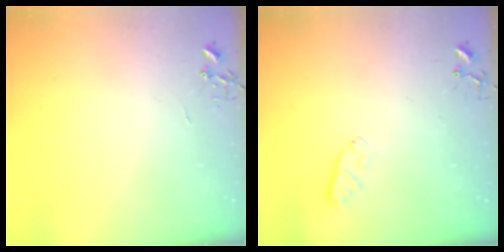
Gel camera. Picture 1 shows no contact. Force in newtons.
{"total": 5.5, "press": 5.5, "slide": 0.4}